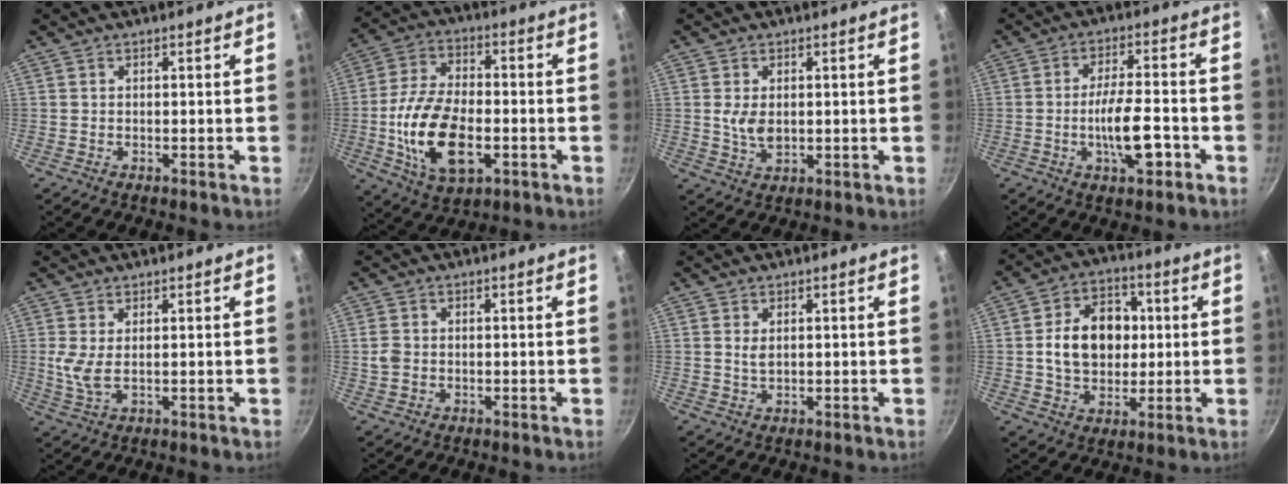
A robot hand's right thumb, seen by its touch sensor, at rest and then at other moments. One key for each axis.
{"total": 16.9, "fx": -3.6, "fy": 9.3, "fz": 13.7, "tx": -0.249, "ty": 0.019, "tz": -0.064}
{"total": 4.8, "fx": 0.5, "fy": 2.9, "fz": 3.7, "tx": -0.067, "ty": -0.011, "tz": 0.013}
{"total": 10.0, "fx": -3.3, "fy": 3.4, "fz": 8.8, "tx": -0.139, "ty": 0.020, "tz": -0.057}
{"total": 4.2, "fx": 0.7, "fy": 1.7, "fz": 3.8, "tx": -0.082, "ty": -0.006, "tz": 0.020}
{"total": 3.0, "fx": -0.3, "fy": 2.5, "fz": 1.6, "tx": -0.026, "ty": 0.005, "tz": -0.006}
{"total": 2.2, "fx": 0.5, "fy": 1.3, "fz": 1.6, "tx": -0.027, "ty": -0.002, "tz": 0.010}
{"total": 14.2, "fx": 1.3, "fy": 10.7, "fz": 9.3, "tx": -0.112, "ty": 0.016, "tz": 0.016}